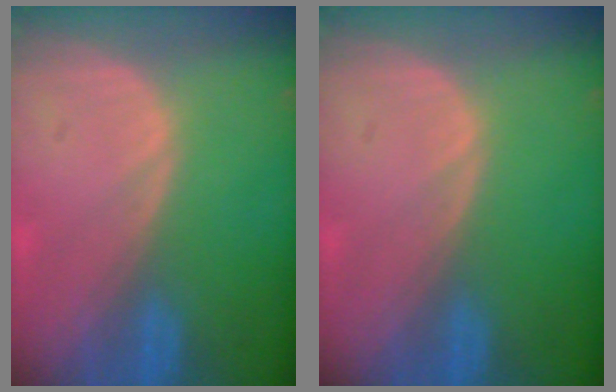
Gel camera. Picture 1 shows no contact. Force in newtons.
{"total": 0.0}